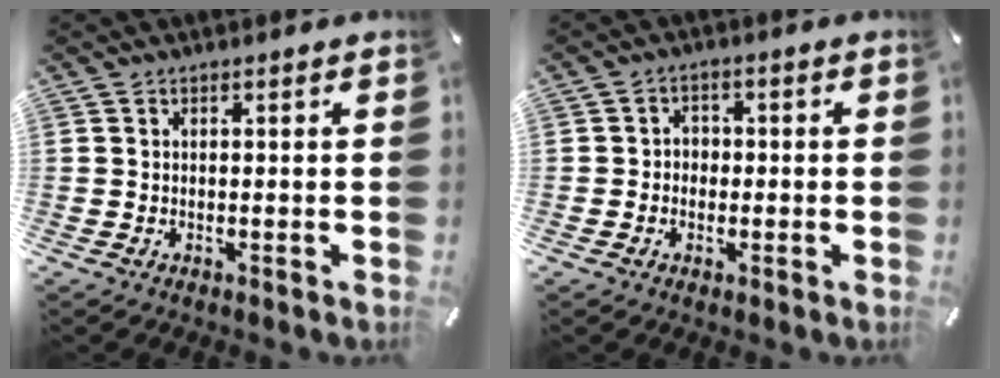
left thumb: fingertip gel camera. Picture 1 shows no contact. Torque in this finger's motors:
{"motor_torque": [-0.04, -0.12, -0.04, -0.03, 0.02]}